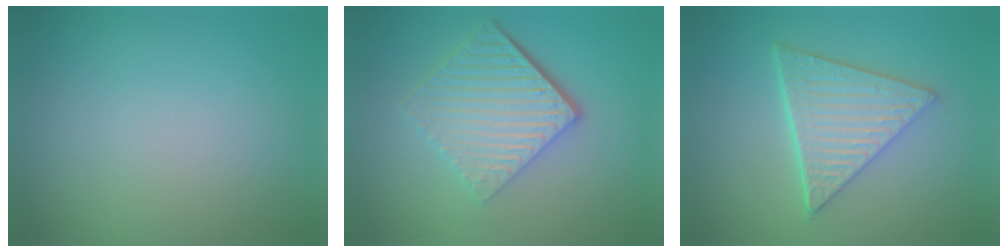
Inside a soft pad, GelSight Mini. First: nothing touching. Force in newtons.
{"total": 6.7, "press": 4.4, "slide": 5.1}
{"total": 5.9, "press": 4.4, "slide": 4.0}